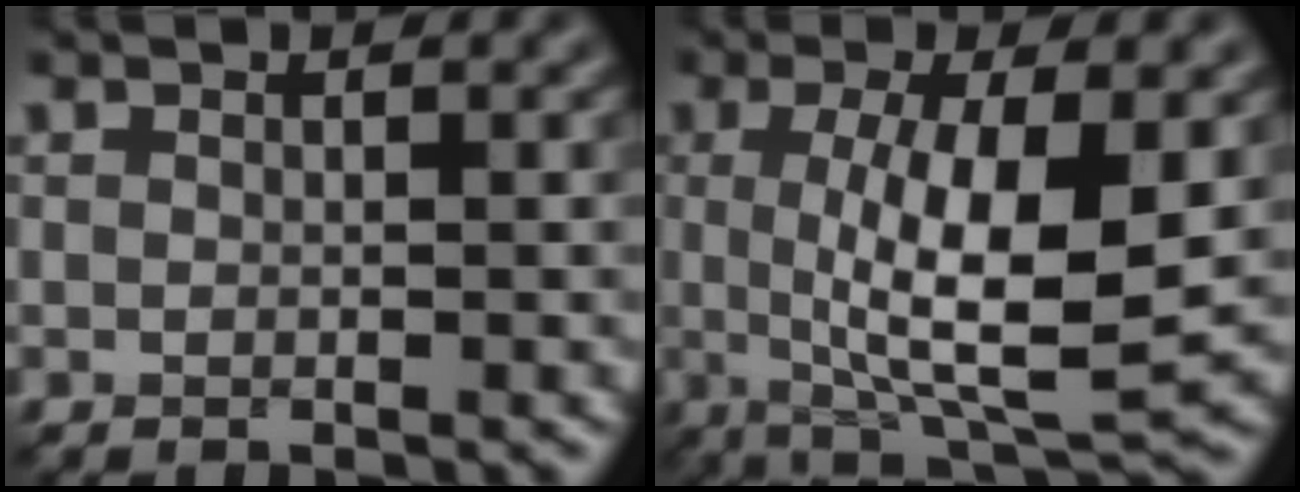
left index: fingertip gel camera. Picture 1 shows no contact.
{"total": 9.0, "force": [0.1, 2.5, 8.6], "torque": [-0.139, -0.015, 0.009]}